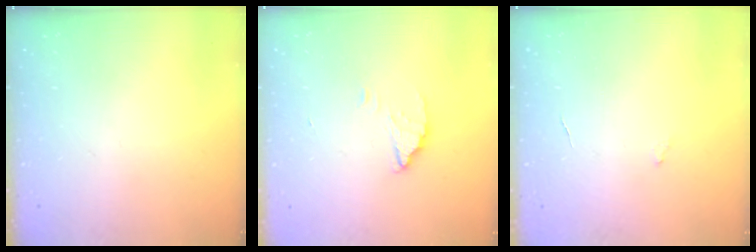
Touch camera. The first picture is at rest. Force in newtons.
{"total": 1.7, "press": 1.7, "slide": 0.1}
{"total": 2.6, "press": 2.6, "slide": 0.2}